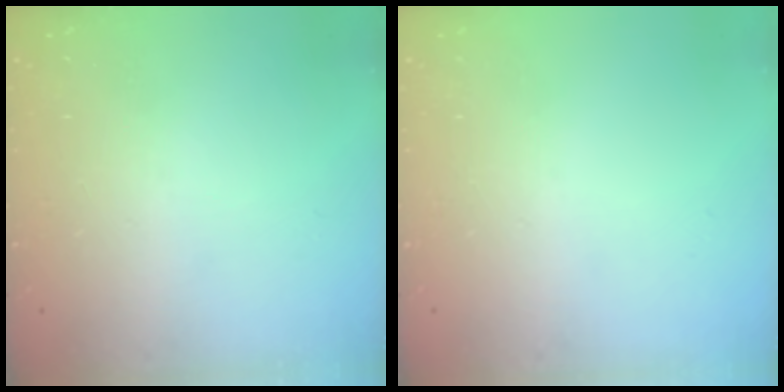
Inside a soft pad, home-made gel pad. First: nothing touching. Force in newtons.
{"total": 0.0}